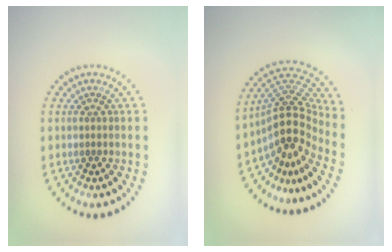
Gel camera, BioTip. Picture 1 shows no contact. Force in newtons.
{"total": 5.2, "press": 3.6, "slide": 3.7}